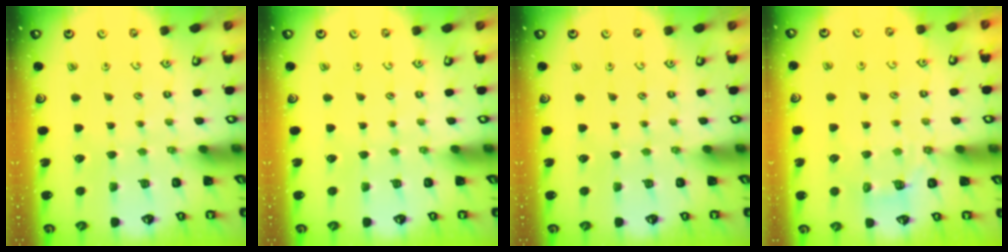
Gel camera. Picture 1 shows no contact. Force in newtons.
{"total": 0.0}
{"total": 0.0}
{"total": 4.6, "press": 4.3, "slide": 1.6}